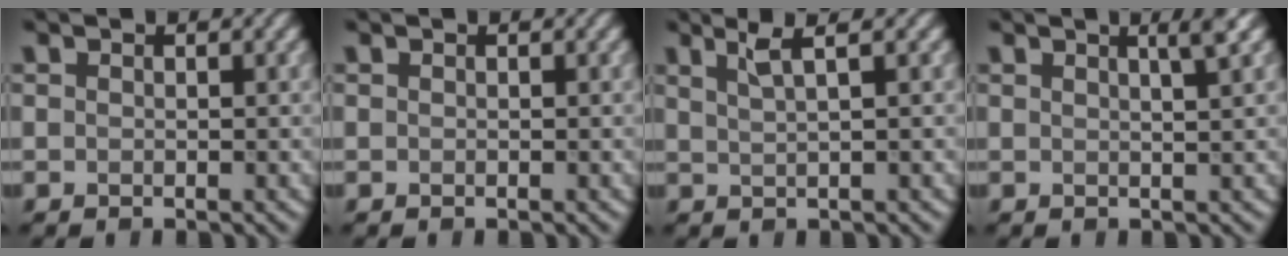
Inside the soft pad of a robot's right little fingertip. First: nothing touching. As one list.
[{"total": 0.0}, {"total": 2.8, "force": [1.7, 0.6, 2.1], "torque": [-0.029, 0.011, 0.028]}, {"total": 2.4, "force": [1.4, 0.4, 1.9], "torque": [-0.020, 0.008, 0.015]}]